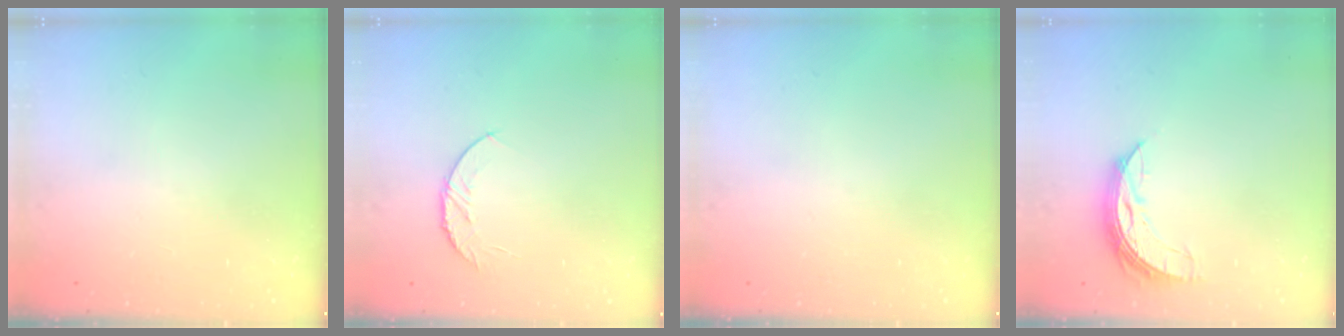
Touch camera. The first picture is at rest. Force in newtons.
{"total": 6.0, "press": 6.0, "slide": 0.6}
{"total": 0.0}
{"total": 7.2, "press": 7.2, "slide": 0.3}